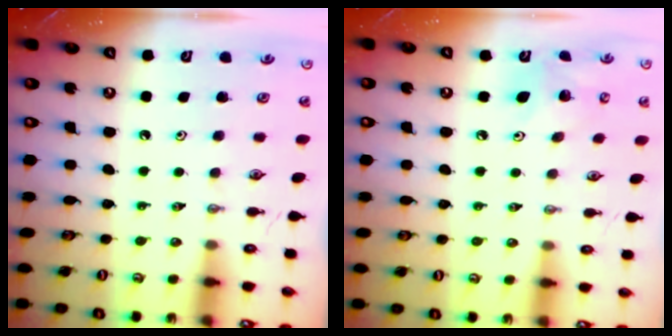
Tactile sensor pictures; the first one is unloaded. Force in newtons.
{"total": 8.6, "press": 8.4, "slide": 1.7}